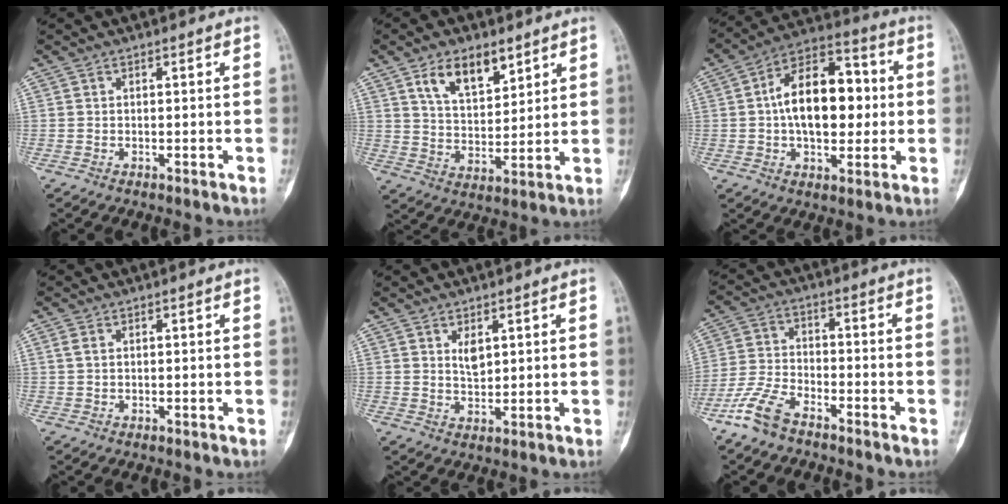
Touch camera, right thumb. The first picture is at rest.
{"total": 10.0, "force": [5.8, 5.1, 6.4], "torque": [-0.087, -0.034, 0.109]}
{"total": 17.2, "force": [0.7, 10.0, 14.0], "torque": [-0.189, 0.029, 0.005]}
{"total": 1.3, "force": [0.6, 0.8, 0.9], "torque": [-0.022, 0.005, 0.013]}
{"total": 3.1, "force": [1.4, 1.6, 2.2], "torque": [-0.029, -0.014, 0.027]}
{"total": 8.0, "force": [-6.0, 3.1, 4.4], "torque": [-0.105, 0.021, -0.126]}